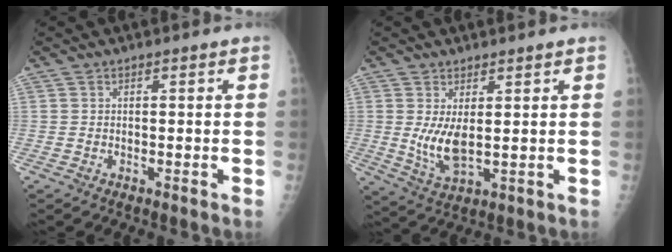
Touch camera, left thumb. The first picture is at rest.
{"total": 6.2, "force": [1.1, 2.5, 5.6], "torque": [-0.105, -0.022, 0.031]}